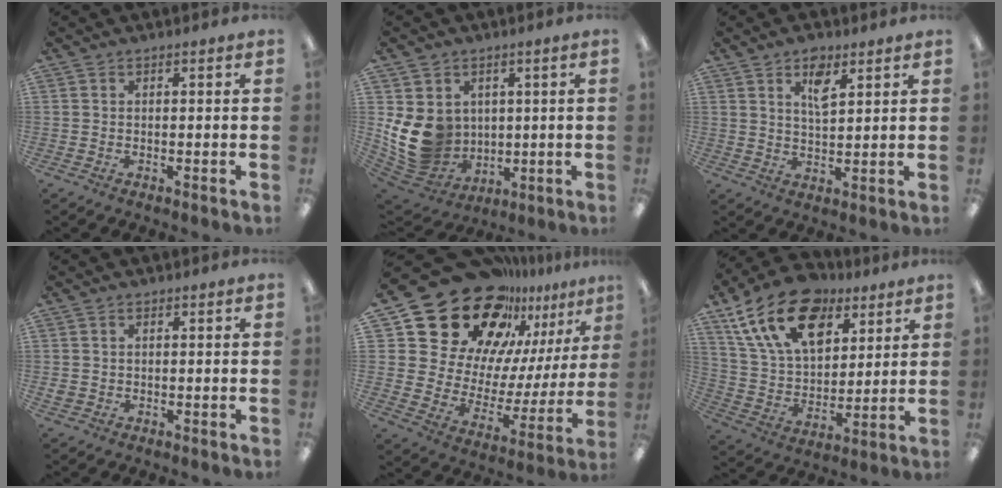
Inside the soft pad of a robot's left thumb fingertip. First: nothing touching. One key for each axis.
{"total": 12.6, "fx": 1.3, "fy": 11.1, "fz": 5.8, "tx": -0.139, "ty": -0.021, "tz": 0.035}
{"total": 5.8, "fx": 3.5, "fy": 2.5, "fz": 3.8, "tx": -0.053, "ty": -0.013, "tz": 0.056}
{"total": 1.4, "fx": 0.3, "fy": 1.3, "fz": 0.6, "tx": -0.012, "ty": 0.004, "tz": 0.003}
{"total": 26.4, "fx": 20.5, "fy": 13.2, "fz": 10.2, "tx": -0.177, "ty": -0.149, "tz": 0.385}
{"total": 20.4, "fx": 11.3, "fy": 12.2, "fz": 11.8, "tx": -0.206, "ty": -0.043, "tz": 0.206}